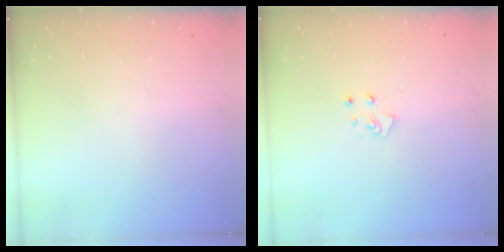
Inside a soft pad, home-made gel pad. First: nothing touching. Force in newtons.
{"total": 6.4, "press": 6.4, "slide": 0.6}